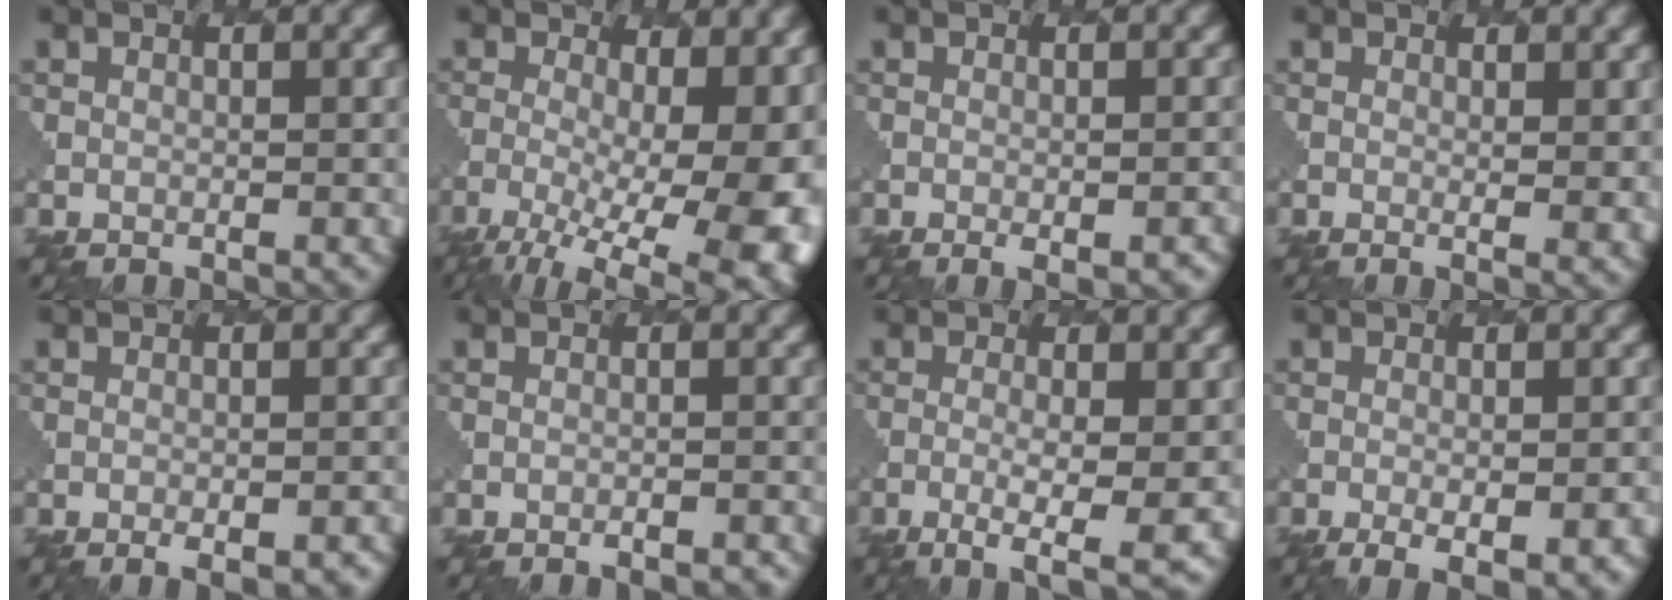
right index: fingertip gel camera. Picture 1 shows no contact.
{"total": 14.9, "force": [-3.1, 6.6, 13.0], "torque": [-0.186, -0.026, -0.029]}
{"total": 2.9, "force": [-1.2, 1.0, 2.4], "torque": [-0.021, -0.001, -0.004]}
{"total": 2.3, "force": [0.4, 0.6, 2.2], "torque": [-0.031, -0.009, 0.010]}
{"total": 3.5, "force": [-1.9, 1.3, 2.6], "torque": [-0.025, 0.009, -0.013]}
{"total": 2.0, "force": [-1.6, 0.7, 1.0], "torque": [-0.003, 0.013, -0.022]}
{"total": 4.5, "force": [-1.7, 0.9, 4.1], "torque": [-0.074, -0.007, -0.030]}
{"total": 5.7, "force": [-2.4, 2.0, 4.7], "torque": [-0.064, -0.010, -0.021]}